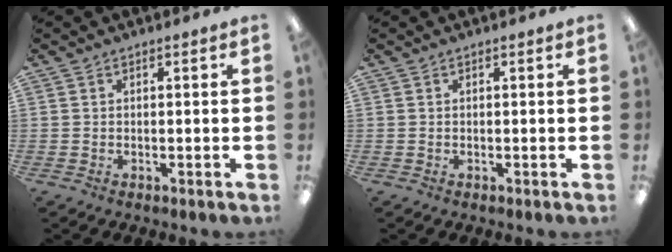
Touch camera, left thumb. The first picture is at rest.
{"total": 0.0}